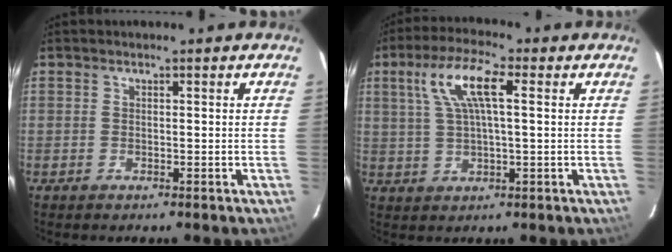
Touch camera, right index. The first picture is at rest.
{"total": 9.3, "force": [2.9, 2.4, 8.5], "torque": [-0.165, 0.018, 0.056]}